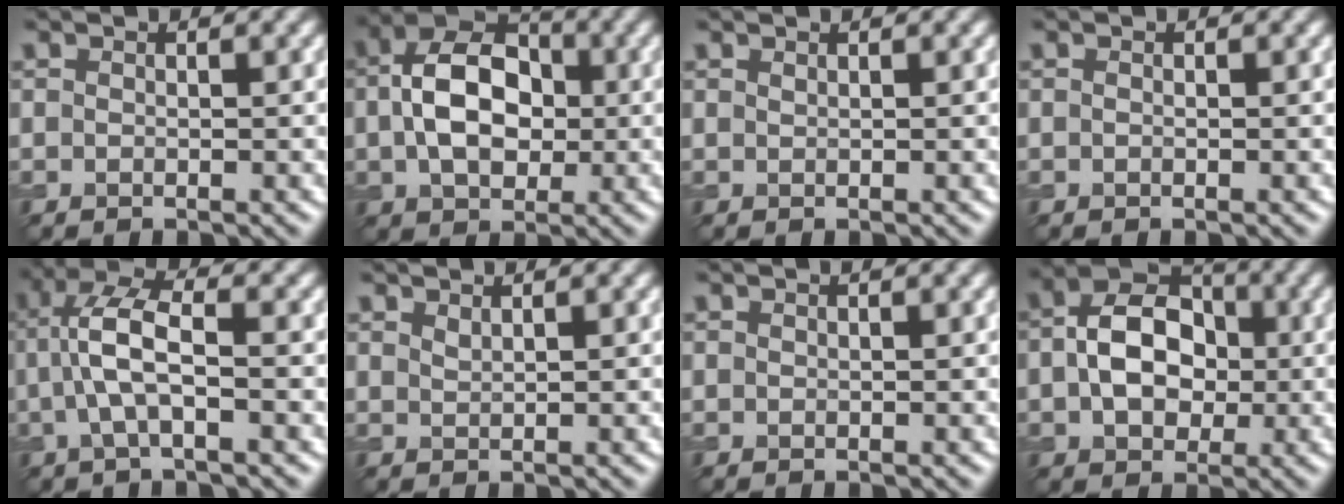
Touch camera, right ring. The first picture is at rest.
{"total": 7.9, "force": [0.3, 5.4, 5.8], "torque": [-0.109, 0.009, 0.000]}
{"total": 0.0}
{"total": 0.0}
{"total": 5.2, "force": [-0.1, 1.7, 4.9], "torque": [-0.105, 0.012, -0.009]}
{"total": 0.8, "force": [0.7, 0.1, 0.3], "torque": [-0.004, 0.001, 0.016]}
{"total": 0.8, "force": [0.5, 0.2, 0.5], "torque": [-0.002, 0.005, 0.005]}
{"total": 7.1, "force": [0.1, 5.1, 4.9], "torque": [-0.086, 0.009, -0.001]}